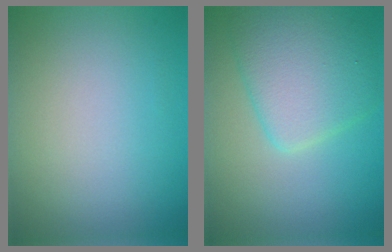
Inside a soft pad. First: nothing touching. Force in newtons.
{"total": 5.6, "press": 5.6, "slide": 0.2}